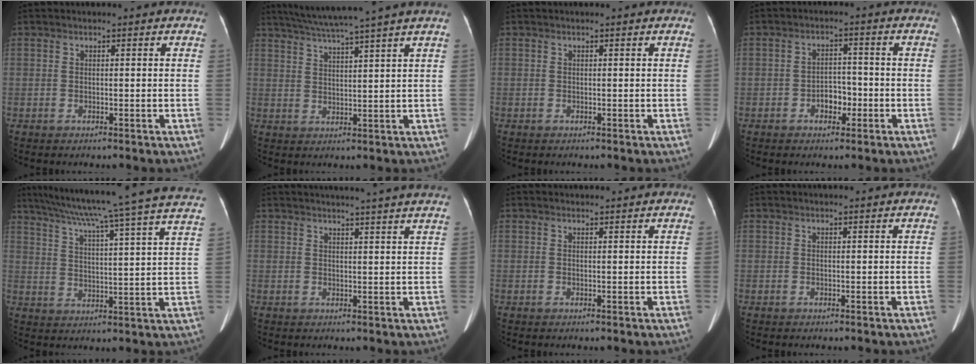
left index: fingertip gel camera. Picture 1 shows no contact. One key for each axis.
{"total": 11.3, "fx": 9.5, "fy": -2.2, "fz": 5.9, "tx": -0.101, "ty": 0.007, "tz": 0.138}
{"total": 0.0}
{"total": 3.5, "fx": -1.5, "fy": 2.3, "fz": 2.2, "tx": -0.034, "ty": 0.010, "tz": -0.025}
{"total": 27.6, "fx": 23.1, "fy": -0.5, "fz": 15.0, "tx": -0.249, "ty": -0.023, "tz": 0.299}
{"total": 13.7, "fx": 12.5, "fy": -0.9, "fz": 5.4, "tx": -0.080, "ty": -0.014, "tz": 0.141}
{"total": 2.6, "fx": 2.5, "fy": 0.2, "fz": 0.3, "tx": -0.011, "ty": 0.017, "tz": 0.031}
{"total": 1.7, "fx": 1.7, "fy": -0.1, "fz": 0.4, "tx": -0.008, "ty": 0.010, "tz": 0.022}